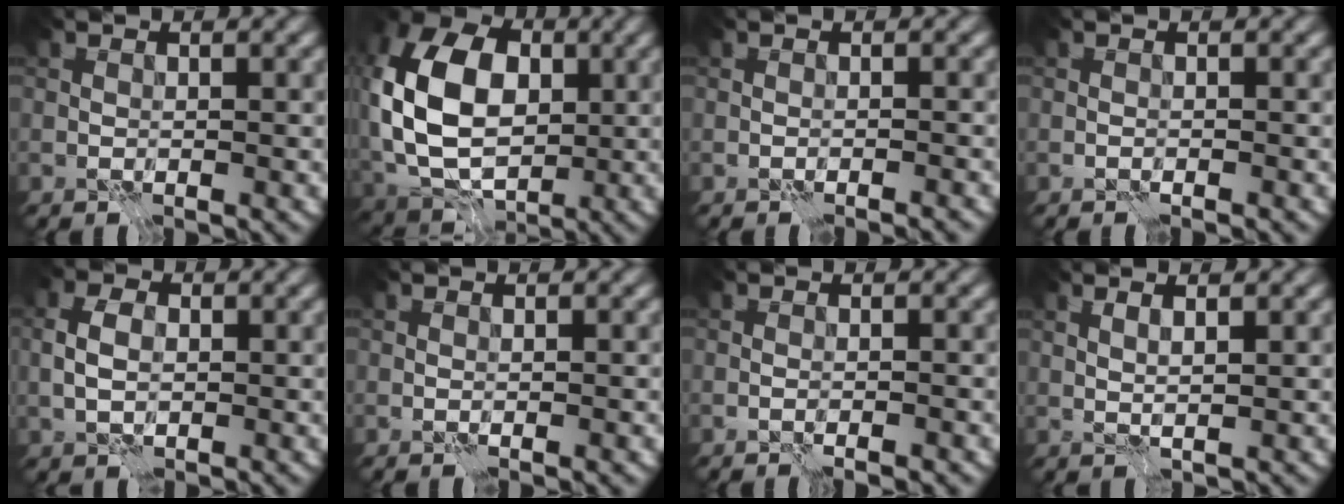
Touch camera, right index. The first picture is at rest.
{"total": 12.7, "force": [0.9, 9.1, 8.8], "torque": [-0.190, 0.009, 0.012]}
{"total": 1.1, "force": [-1.1, -0.1, 0.0], "torque": [0.013, -0.007, -0.024]}
{"total": 0.7, "force": [-0.6, -0.1, 0.2], "torque": [0.001, -0.002, -0.014]}
{"total": 2.7, "force": [0.1, 2.1, 1.7], "torque": [-0.040, 0.003, 0.002]}
{"total": 0.0}
{"total": 1.4, "force": [-1.0, 0.1, 1.0], "torque": [-0.007, -0.002, -0.022]}
{"total": 1.7, "force": [1.3, 0.4, 1.1], "torque": [-0.003, -0.002, 0.007]}